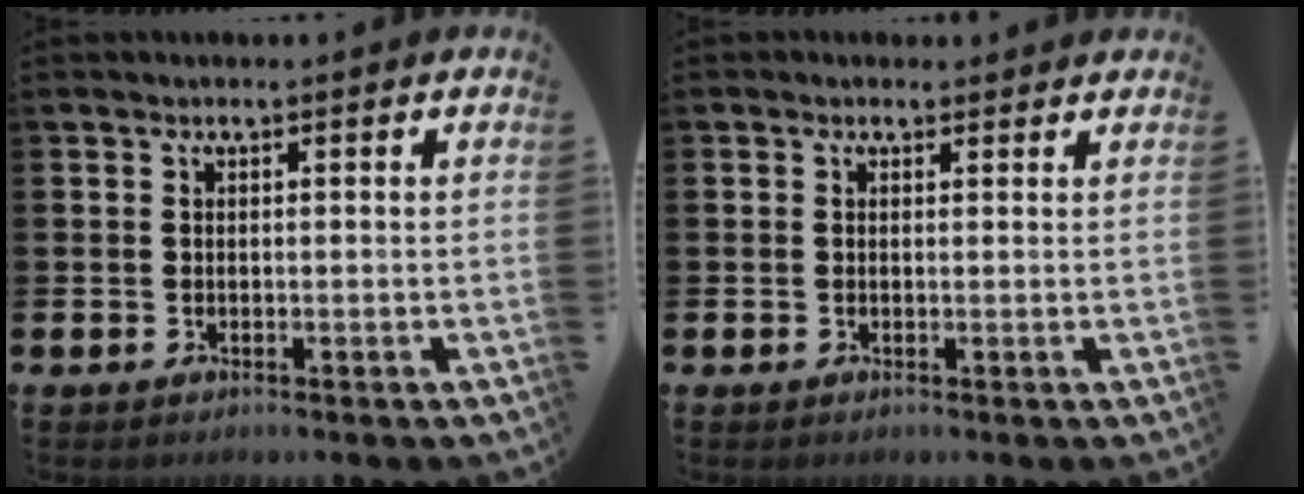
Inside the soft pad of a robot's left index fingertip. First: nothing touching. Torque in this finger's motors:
{"motor_torque": [0.04, -1.22, 0.61, 0.11]}